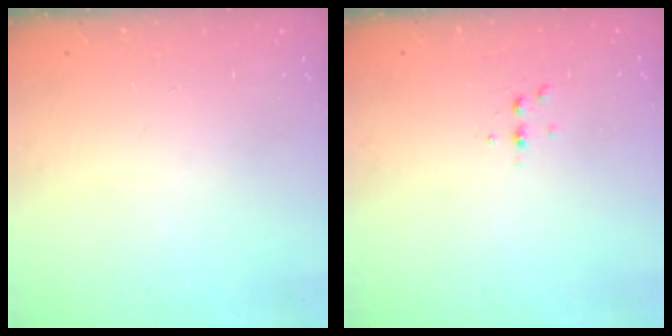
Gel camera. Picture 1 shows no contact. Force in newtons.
{"total": 3.1, "press": 3.1, "slide": 0.5}